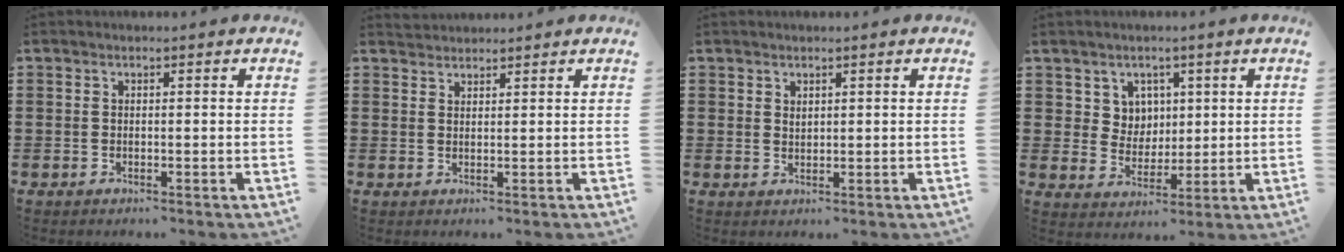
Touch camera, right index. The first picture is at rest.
{"total": 1.5, "force": [1.4, 0.1, -0.5], "torque": [0.007, 0.003, 0.029]}
{"total": 1.1, "force": [1.0, 0.5, 0.2], "torque": [-0.005, 0.002, 0.019]}
{"total": 4.9, "force": [2.2, 4.3, 0.6], "torque": [-0.036, 0.011, 0.042]}